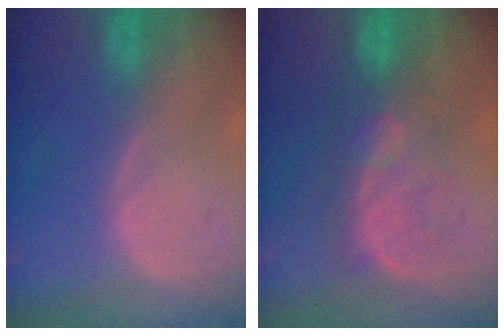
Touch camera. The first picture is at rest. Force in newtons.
{"total": 7.9, "press": 7.7, "slide": 1.5}